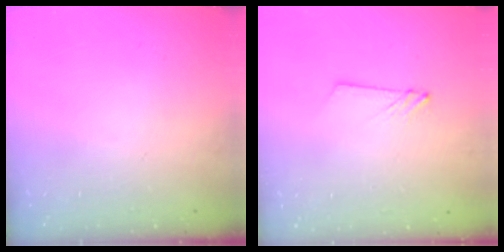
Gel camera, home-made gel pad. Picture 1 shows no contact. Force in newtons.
{"total": 2.4, "press": 2.4, "slide": 0.2}